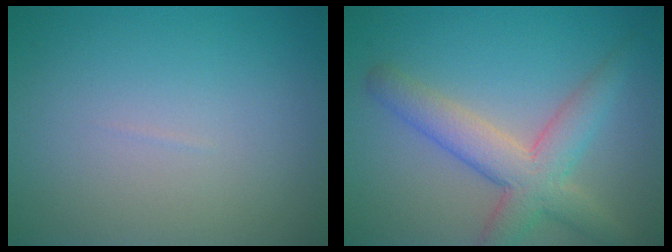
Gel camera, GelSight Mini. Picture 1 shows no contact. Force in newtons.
{"total": 5.5, "press": 5.5, "slide": 0.5}